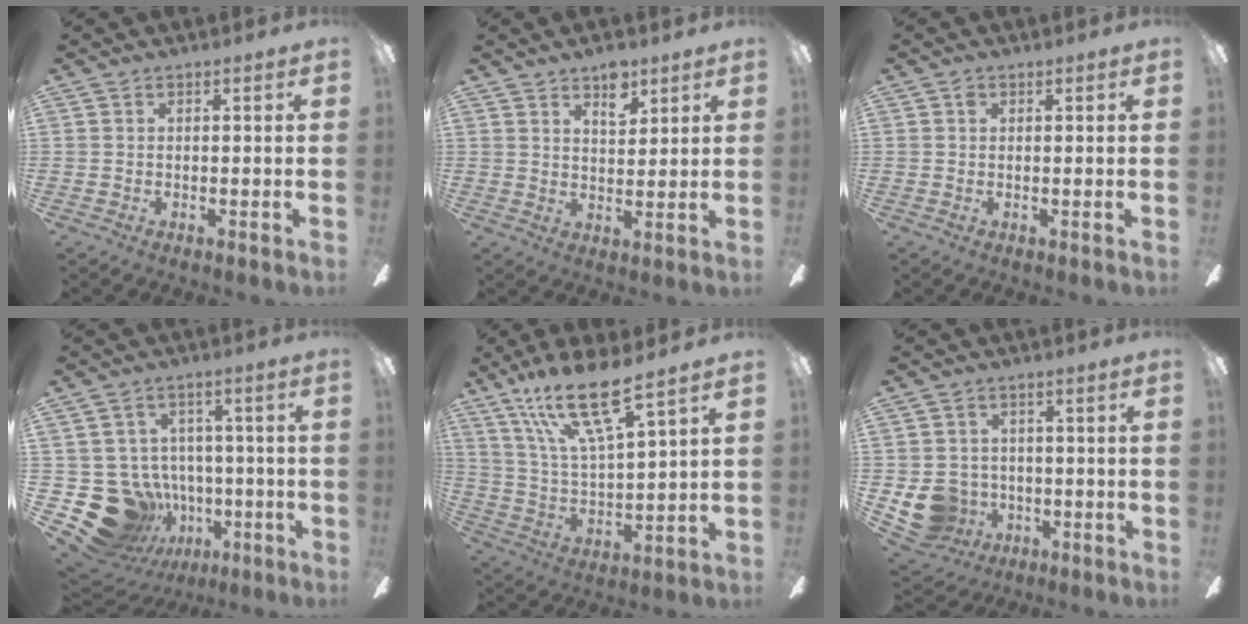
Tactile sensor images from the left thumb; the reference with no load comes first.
{"total": 6.5, "force": [4.7, 3.2, 3.2], "torque": [-0.033, -0.023, 0.079]}
{"total": 0.9, "force": [0.4, 0.7, 0.5], "torque": [-0.010, 0.005, 0.006]}
{"total": 16.2, "force": [-5.7, 13.7, 6.4], "torque": [-0.154, 0.026, -0.072]}
{"total": 17.6, "force": [12.2, 4.0, 12.1], "torque": [-0.237, -0.062, 0.205]}
{"total": 9.2, "force": [-2.4, 8.3, 3.0], "torque": [-0.097, 0.009, -0.041]}